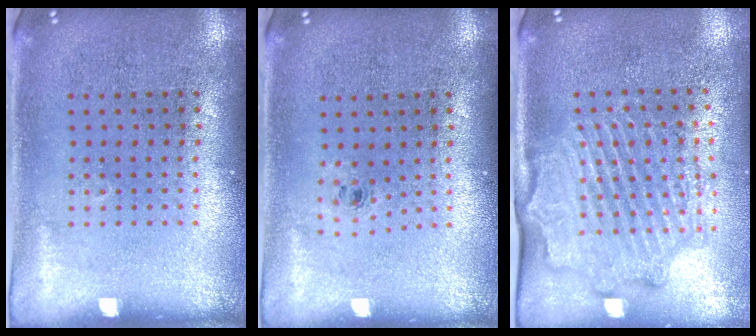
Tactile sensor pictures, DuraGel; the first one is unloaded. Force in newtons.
{"total": 0.6, "press": 0.3, "slide": 0.5}
{"total": 2.2, "press": 2.2, "slide": 0.2}